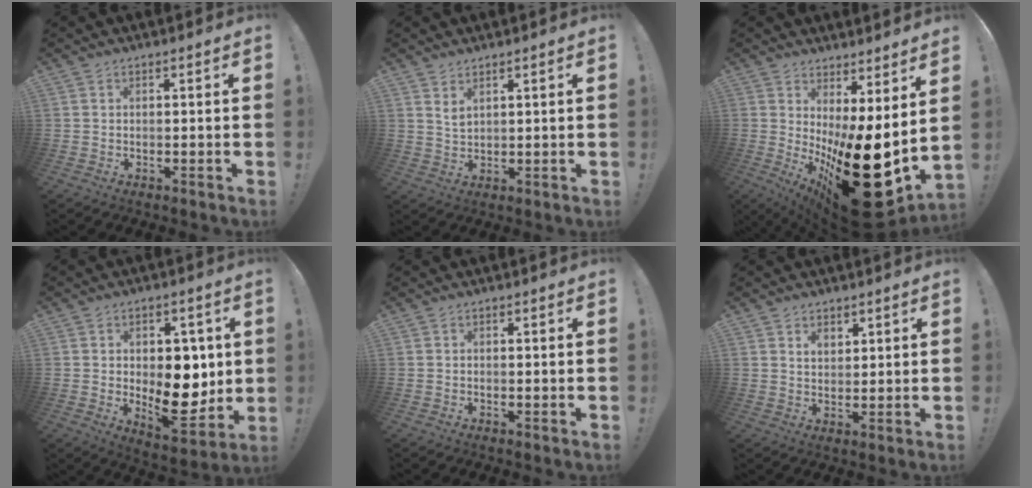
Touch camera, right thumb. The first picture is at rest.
{"total": 3.1, "force": [2.3, 1.1, 1.8], "torque": [-0.028, -0.017, 0.039]}
{"total": 21.8, "force": [-5.7, 6.1, 20.1], "torque": [-0.270, -0.017, -0.073]}
{"total": 14.1, "force": [-0.3, 9.4, 10.5], "torque": [-0.115, -0.013, 0.001]}
{"total": 0.0}
{"total": 3.4, "force": [2.4, 2.3, 1.0], "torque": [-0.009, -0.017, 0.043]}